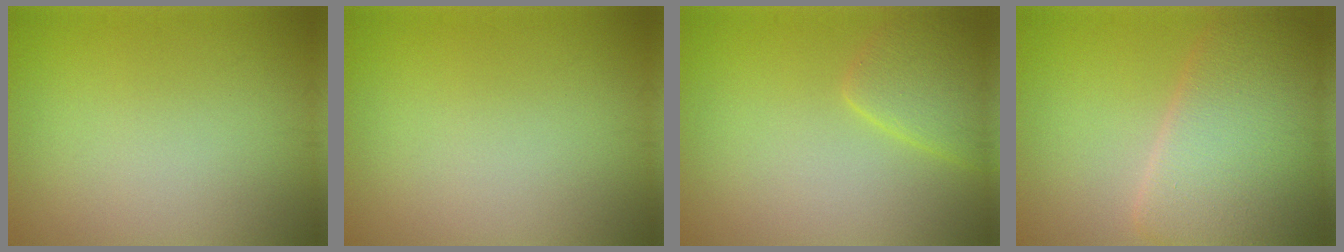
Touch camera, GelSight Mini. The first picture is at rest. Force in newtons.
{"total": 0.0}
{"total": 3.0, "press": 2.9, "slide": 0.3}
{"total": 8.9, "press": 8.9, "slide": 0.2}